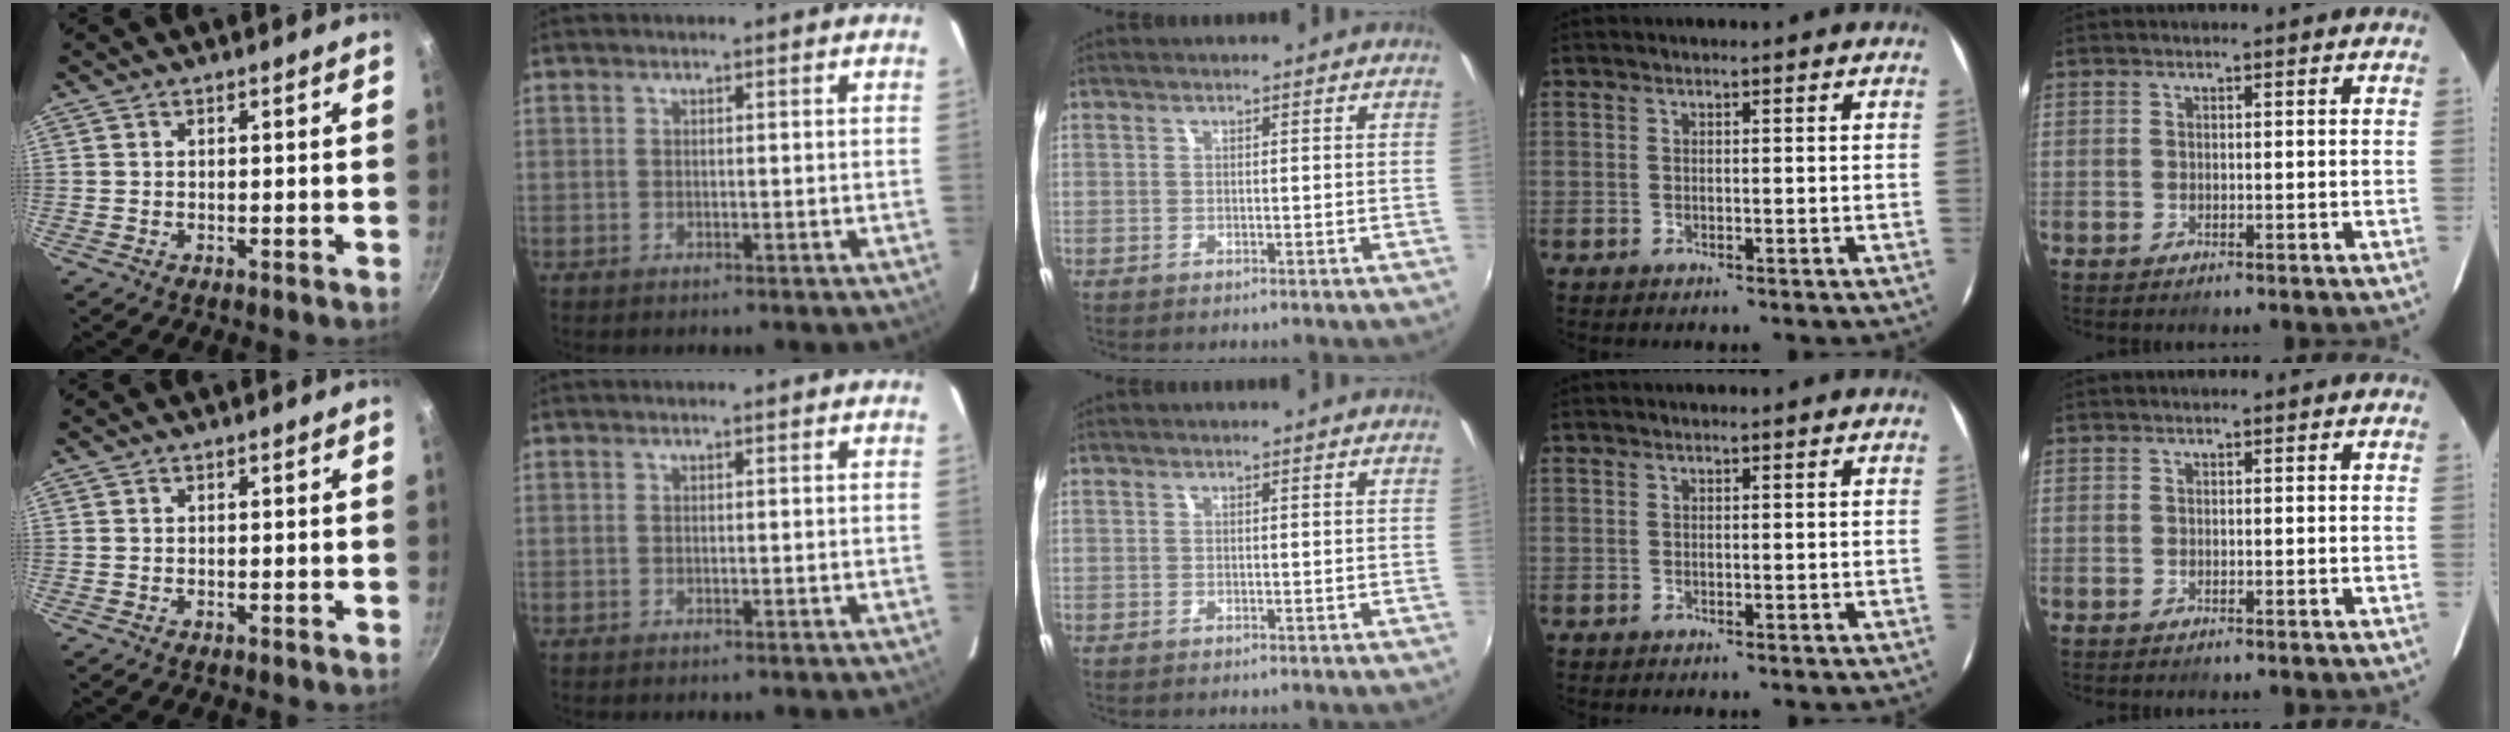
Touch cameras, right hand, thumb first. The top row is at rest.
{}